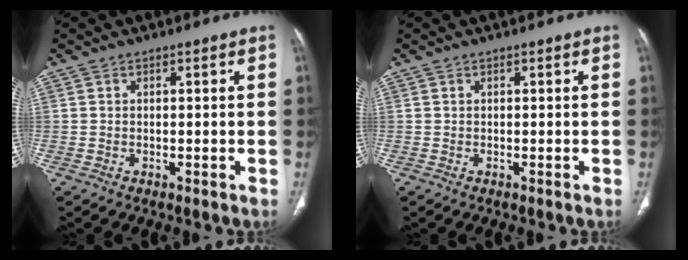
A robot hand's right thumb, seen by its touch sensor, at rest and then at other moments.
{"total": 0.0}